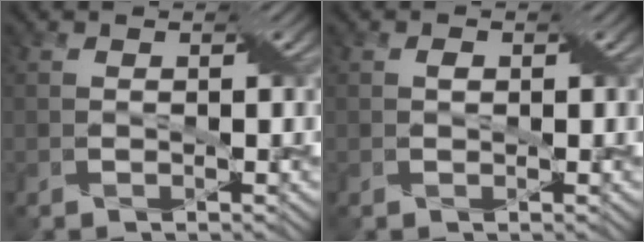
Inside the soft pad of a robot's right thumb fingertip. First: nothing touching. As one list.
[{"total": 0.8, "force": [0.2, 0.5, 0.6], "torque": [-0.008, 0.002, 0.002]}]